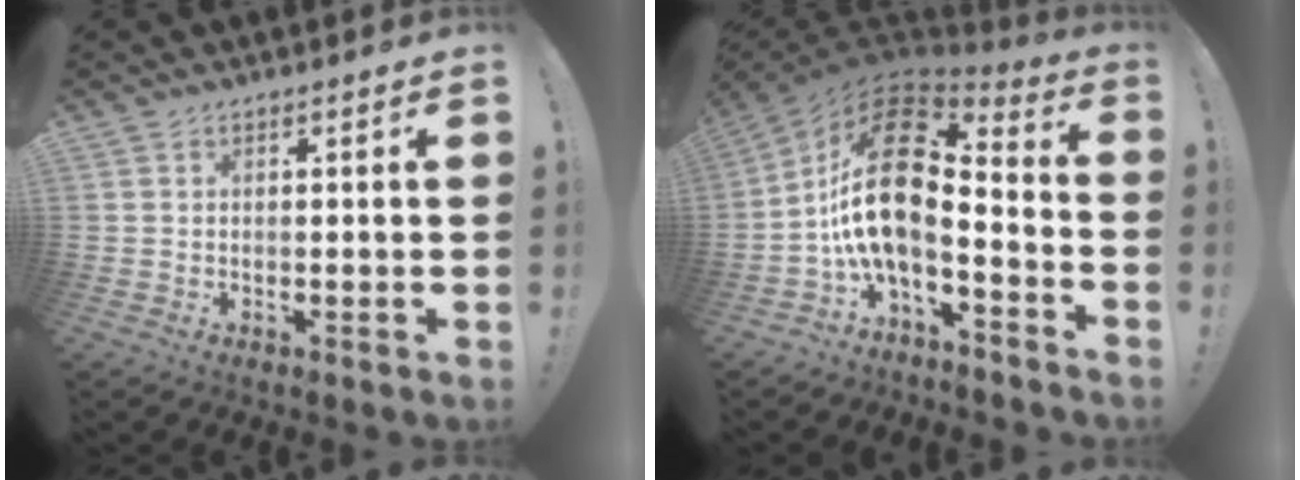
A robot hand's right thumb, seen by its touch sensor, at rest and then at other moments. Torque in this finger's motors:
{"motor_torque": [2.89, 2.11, 1.70, -1.07, 0.73]}